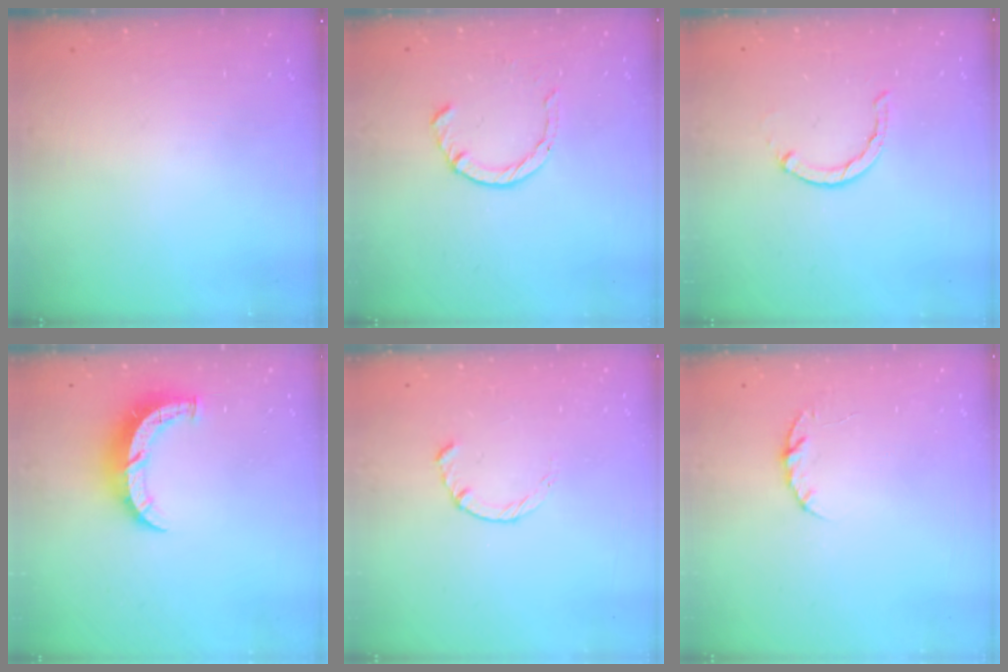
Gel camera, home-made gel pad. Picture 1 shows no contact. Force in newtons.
{"total": 2.4, "press": 2.4, "slide": 0.2}
{"total": 1.2, "press": 1.2, "slide": 0.2}
{"total": 7.0, "press": 7.0, "slide": 0.4}
{"total": 2.2, "press": 2.2, "slide": 0.4}
{"total": 4.4, "press": 4.4, "slide": 0.6}